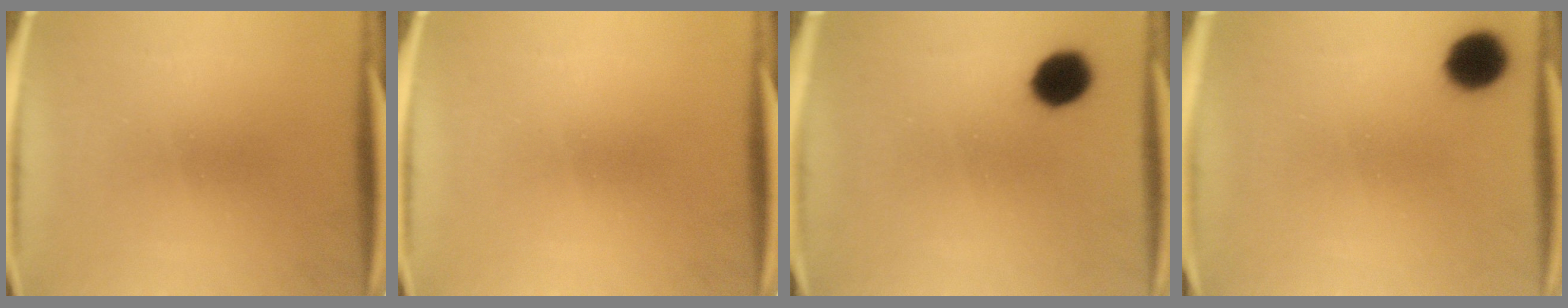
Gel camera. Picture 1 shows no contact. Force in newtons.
{"total": 0.0}
{"total": 7.6}
{"total": 9.5}